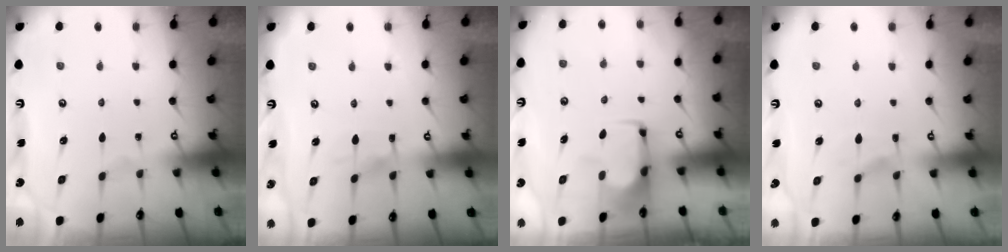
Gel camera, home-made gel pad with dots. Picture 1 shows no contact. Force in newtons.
{"total": 4.8, "press": 4.8, "slide": 0.5}
{"total": 1.5, "press": 1.4, "slide": 0.6}
{"total": 5.2, "press": 5.0, "slide": 1.3}